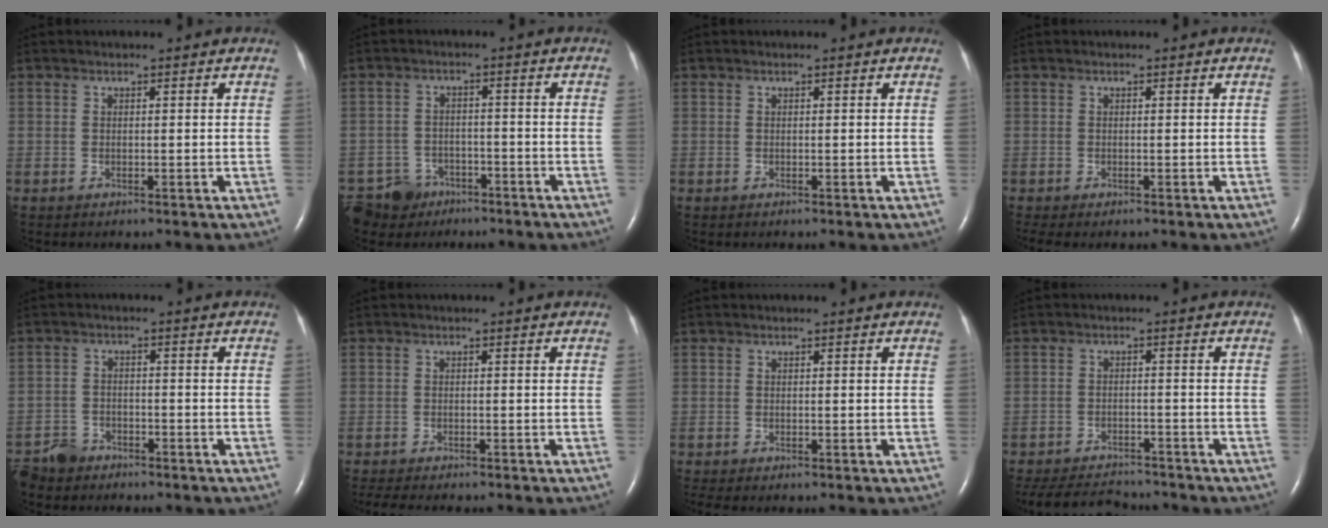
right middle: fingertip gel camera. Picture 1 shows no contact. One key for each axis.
{"total": 6.0, "fx": -4.2, "fy": 4.3, "fz": -0.1, "tx": 0.000, "ty": 0.005, "tz": -0.068}
{"total": 0.0}
{"total": 1.8, "fx": -1.4, "fy": 0.4, "fz": 1.0, "tx": -0.015, "ty": -0.006, "tz": -0.019}
{"total": 4.6, "fx": -4.0, "fy": 2.3, "fz": 0.3, "tx": -0.013, "ty": -0.004, "tz": -0.074}
{"total": 6.2, "fx": -5.4, "fy": 1.1, "fz": 3.0, "tx": -0.046, "ty": -0.010, "tz": -0.079}
{"total": 2.0, "fx": -1.7, "fy": 0.4, "fz": 1.0, "tx": -0.016, "ty": -0.006, "tz": -0.022}
{"total": 10.7, "fx": -9.9, "fy": 2.6, "fz": 2.9, "tx": -0.061, "ty": -0.003, "tz": -0.146}